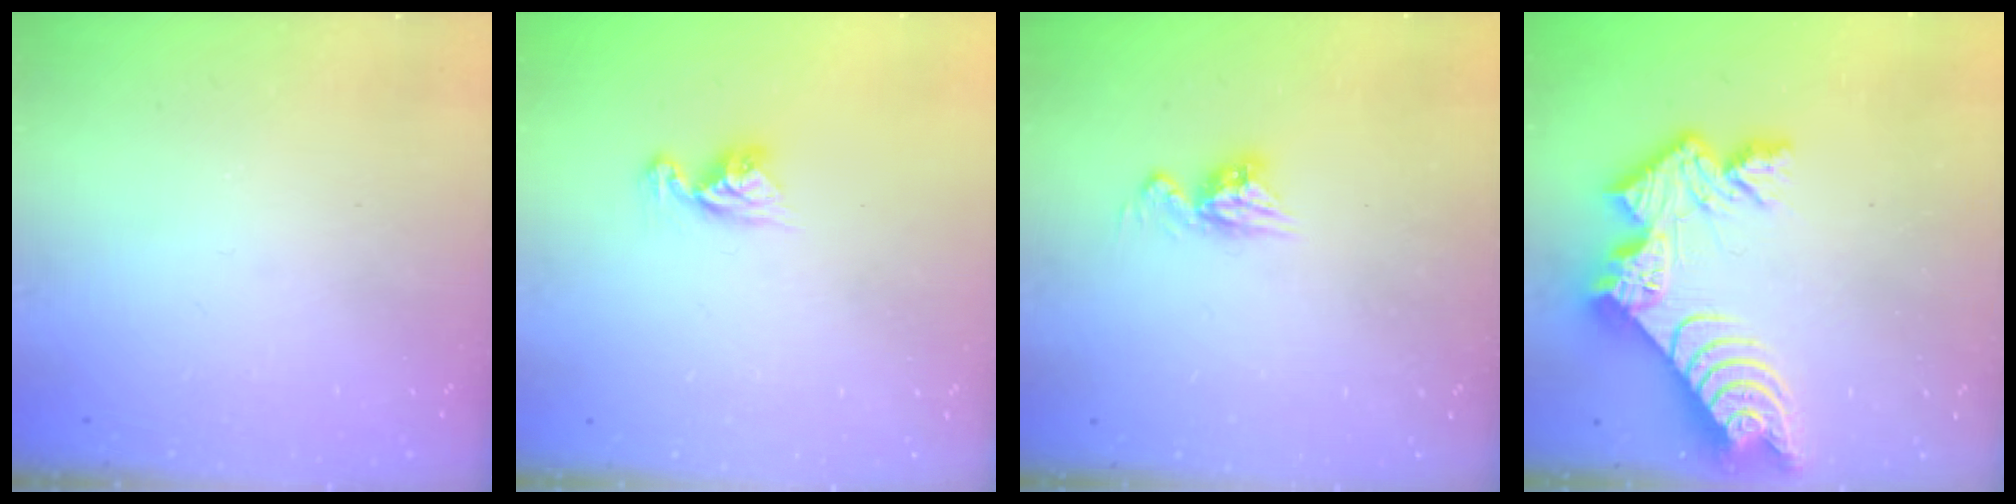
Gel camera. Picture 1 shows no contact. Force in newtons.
{"total": 8.2, "press": 8.2, "slide": 0.8}
{"total": 8.0, "press": 8.0, "slide": 0.7}
{"total": 13.7, "press": 13.7, "slide": 1.1}